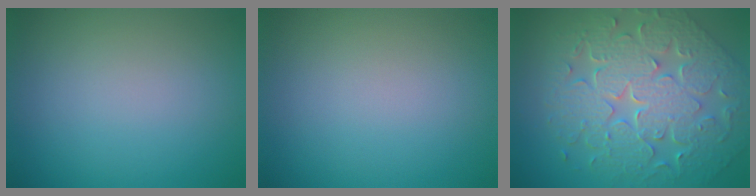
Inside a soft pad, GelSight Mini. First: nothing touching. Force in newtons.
{"total": 0.0}
{"total": 9.0, "press": 6.7, "slide": 6.0}